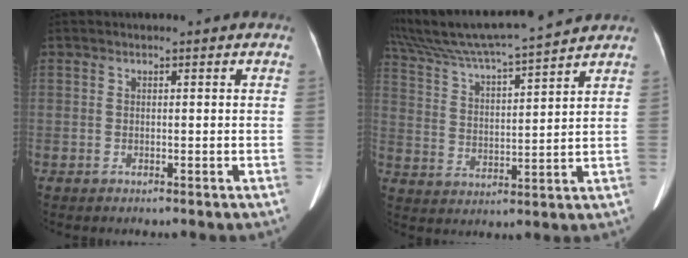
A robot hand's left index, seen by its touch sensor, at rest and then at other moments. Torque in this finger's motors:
{"motor_torque": [0.68, -1.46, 0.02, 0.04]}